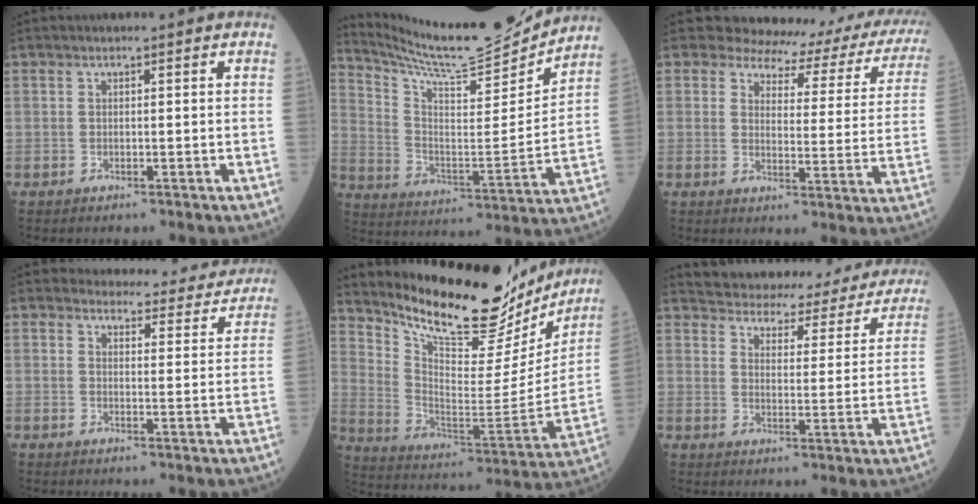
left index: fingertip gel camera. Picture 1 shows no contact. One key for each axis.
{"total": 17.7, "fx": 17.0, "fy": 0.4, "fz": 5.0, "tx": -0.112, "ty": -0.039, "tz": 0.273}
{"total": 15.9, "fx": 14.7, "fy": 5.2, "fz": 3.1, "tx": -0.009, "ty": -0.047, "tz": 0.136}
{"total": 11.3, "fx": 10.9, "fy": 2.9, "fz": 0.8, "tx": 0.019, "ty": -0.015, "tz": 0.108}
{"total": 23.7, "fx": 20.9, "fy": 6.1, "fz": 9.2, "tx": -0.155, "ty": -0.043, "tz": 0.304}
{"total": 23.5, "fx": 21.8, "fy": 6.3, "fz": 6.2, "tx": -0.086, "ty": -0.029, "tz": 0.257}